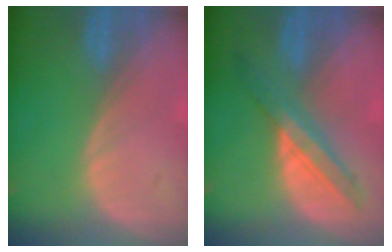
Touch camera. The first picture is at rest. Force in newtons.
{"total": 6.3, "press": 6.2, "slide": 1.2}